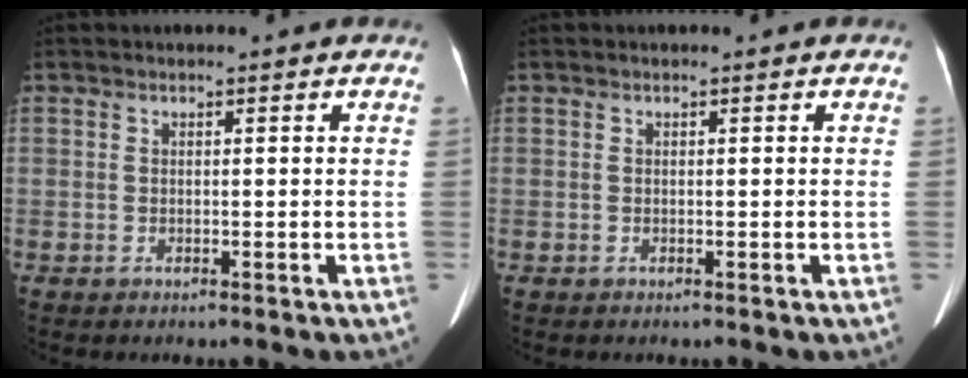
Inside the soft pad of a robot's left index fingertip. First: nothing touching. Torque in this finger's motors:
{"motor_torque": [0.03, 0.04, 0.00, 0.00]}